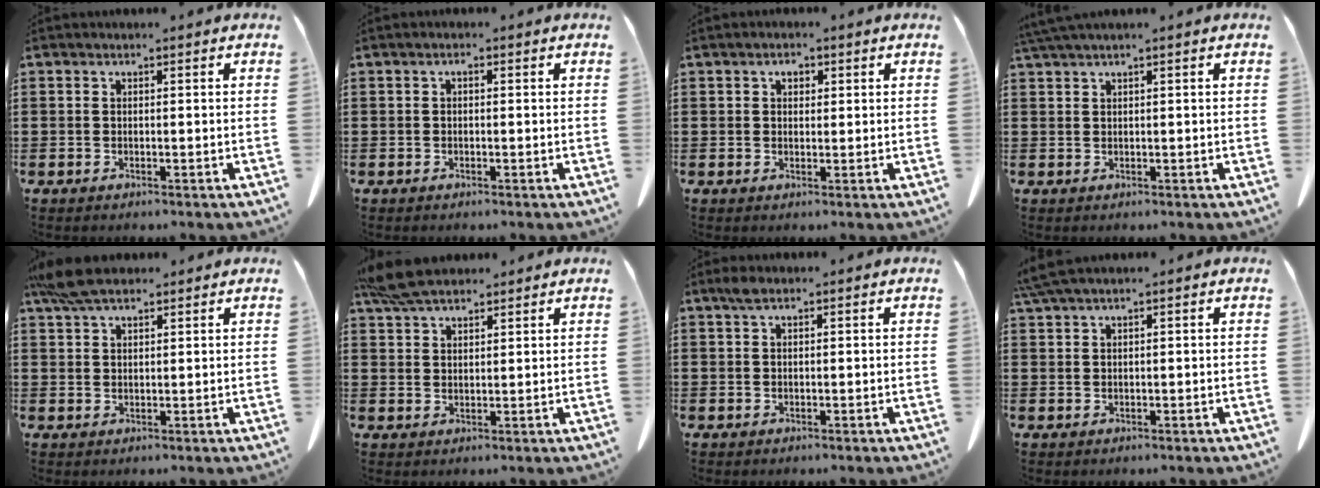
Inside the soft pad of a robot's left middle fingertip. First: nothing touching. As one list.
[{"total": 0.8, "force": [-0.2, 0.3, 0.7], "torque": [-0.015, -0.002, -0.003]}, {"total": 1.8, "force": [0.7, 1.1, 1.2], "torque": [-0.019, 0.002, 0.011]}, {"total": 1.6, "force": [1.2, -0.2, 1.0], "torque": [-0.021, -0.005, 0.025]}, {"total": 6.1, "force": [4.7, 1.8, 3.4], "torque": [-0.080, -0.002, 0.090]}, {"total": 6.5, "force": [5.4, 1.7, 3.1], "torque": [-0.077, -0.006, 0.105]}, {"total": 1.5, "force": [0.9, 0.6, 1.1], "torque": [-0.026, 0.002, 0.017]}, {"total": 2.7, "force": [2.1, 0.0, 1.7], "torque": [-0.039, -0.001, 0.041]}]